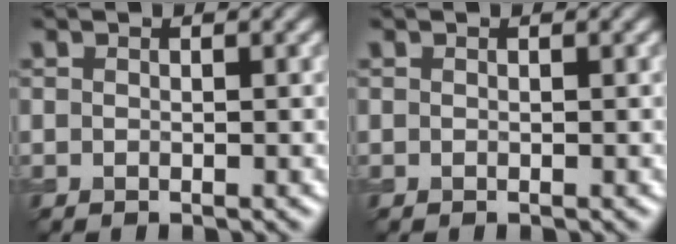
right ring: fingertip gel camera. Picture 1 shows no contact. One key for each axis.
{"total": 0.0}